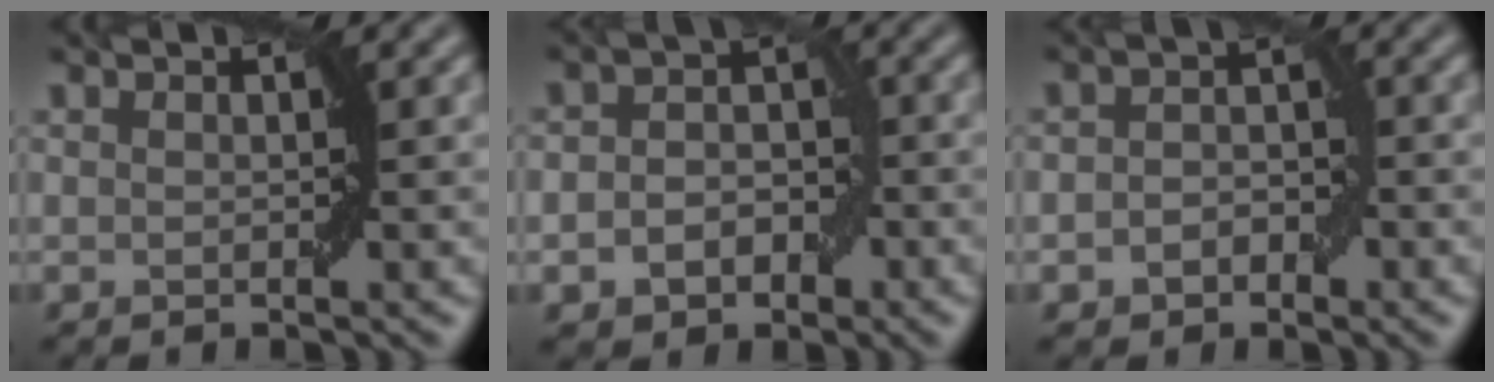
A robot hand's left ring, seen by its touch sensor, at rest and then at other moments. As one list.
[{"total": 4.3, "force": [-1.5, 3.2, 2.5], "torque": [-0.021, -0.002, -0.033]}, {"total": 2.5, "force": [-0.9, 1.8, 1.4], "torque": [-0.019, 0.003, -0.019]}]